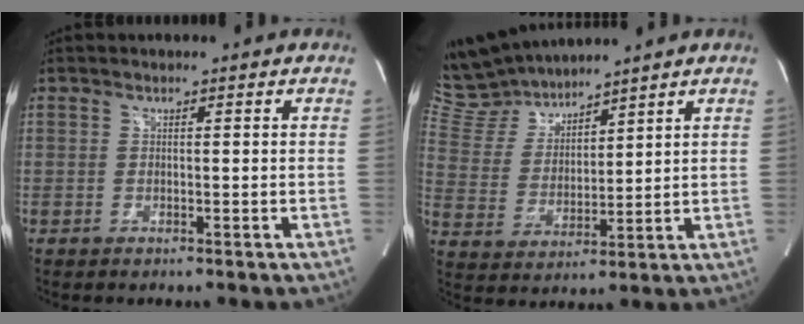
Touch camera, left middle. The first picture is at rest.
{"total": 8.9, "force": [8.8, 1.3, 0.8], "torque": [-0.038, 0.015, 0.193]}